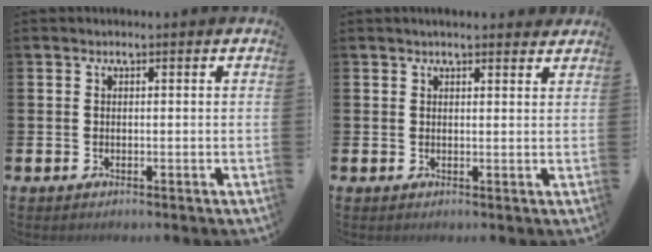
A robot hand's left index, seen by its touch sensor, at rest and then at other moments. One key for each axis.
{"total": 1.9, "fx": 1.9, "fy": 0.3, "fz": 0.4, "tx": -0.008, "ty": -0.005, "tz": 0.034}